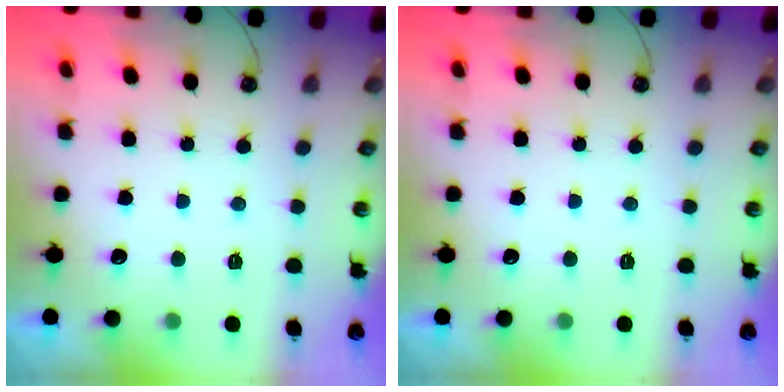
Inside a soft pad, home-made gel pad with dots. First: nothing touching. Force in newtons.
{"total": 0.0}